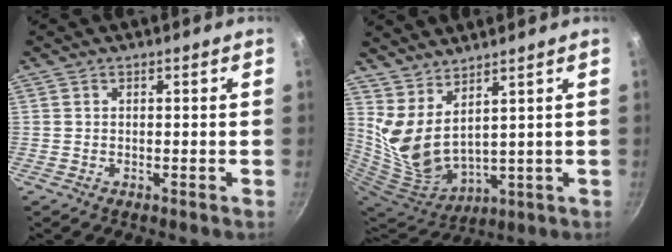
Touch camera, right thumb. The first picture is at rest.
{"total": 9.9, "force": [5.9, 3.7, 7.1], "torque": [-0.128, -0.068, 0.134]}